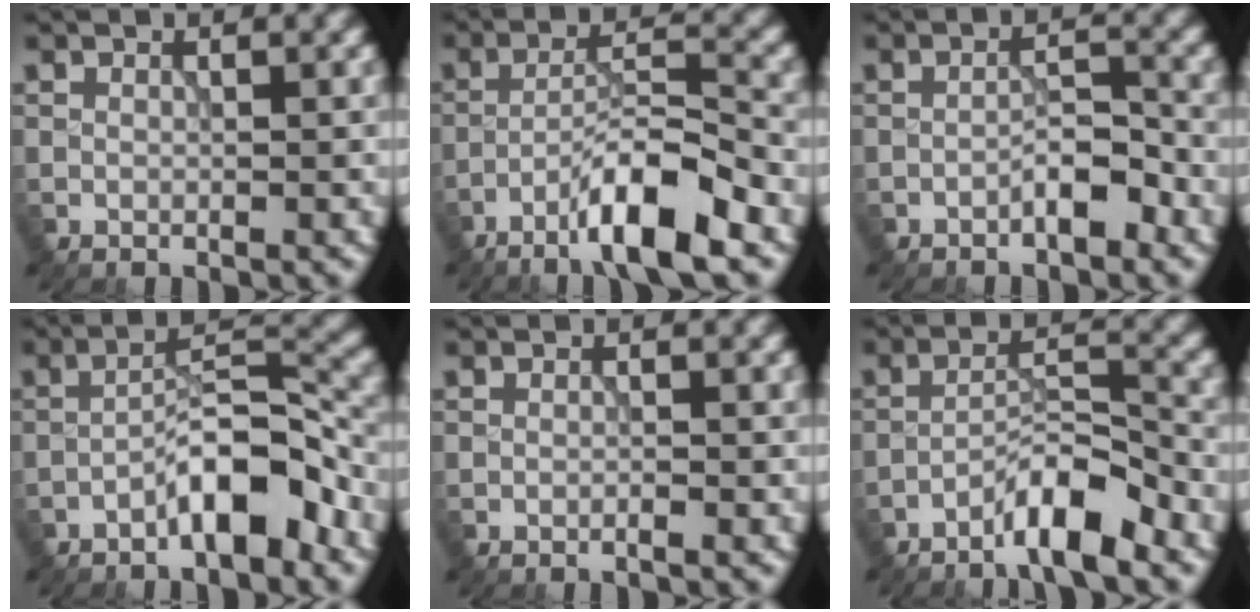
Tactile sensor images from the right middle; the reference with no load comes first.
{"total": 7.4, "force": [-4.5, 1.0, 5.8], "torque": [-0.096, 0.013, -0.084]}
{"total": 2.7, "force": [-1.7, 0.7, 2.0], "torque": [-0.031, 0.011, -0.030]}
{"total": 6.1, "force": [-3.5, 1.6, 4.8], "torque": [-0.075, 0.022, -0.064]}
{"total": 0.6, "force": [-0.4, 0.0, 0.4], "torque": [-0.009, -0.001, -0.008]}
{"total": 4.8, "force": [-3.5, 0.6, 3.2], "torque": [-0.055, 0.013, -0.069]}